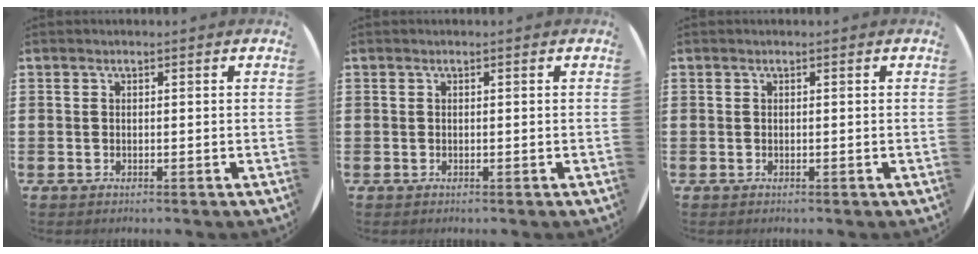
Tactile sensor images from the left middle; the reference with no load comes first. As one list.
[{"total": 0.0}, {"total": 0.0}]